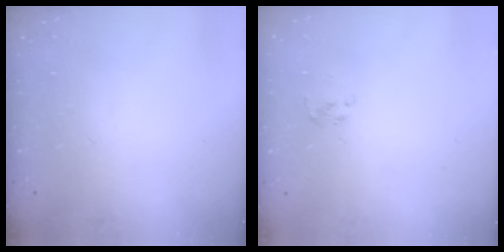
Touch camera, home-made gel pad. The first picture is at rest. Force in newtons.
{"total": 2.1, "press": 1.9, "slide": 0.9}